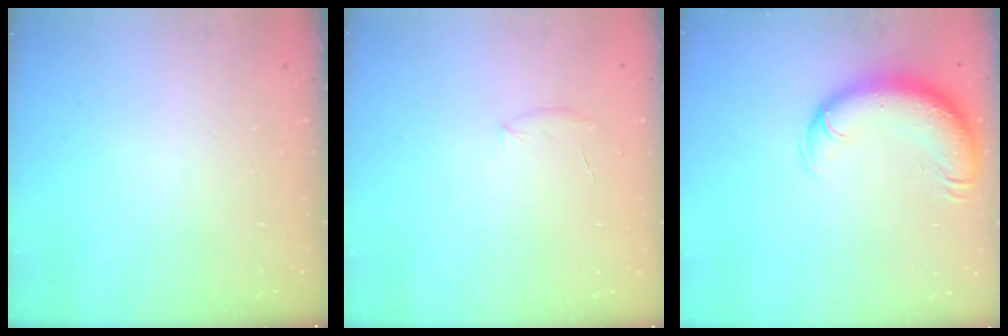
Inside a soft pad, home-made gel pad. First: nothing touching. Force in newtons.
{"total": 4.4, "press": 4.2, "slide": 1.3}
{"total": 12.3, "press": 11.9, "slide": 3.3}